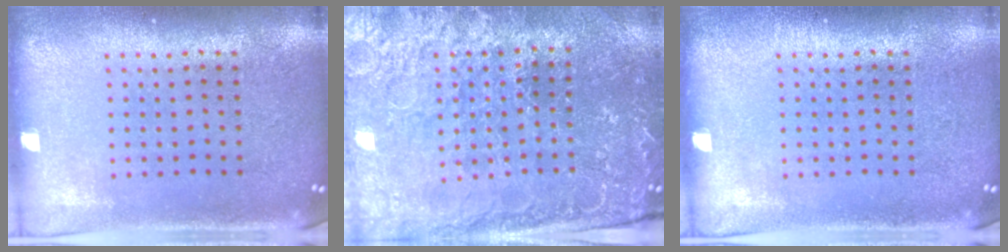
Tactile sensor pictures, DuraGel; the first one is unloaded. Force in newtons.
{"total": 3.2, "press": 3.1, "slide": 0.4}
{"total": 0.0}